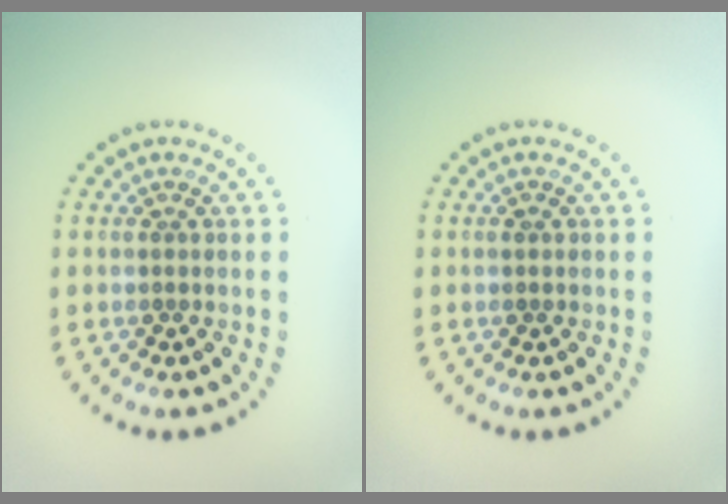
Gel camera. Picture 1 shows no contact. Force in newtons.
{"total": 0.9, "press": 0.9, "slide": 0.1}